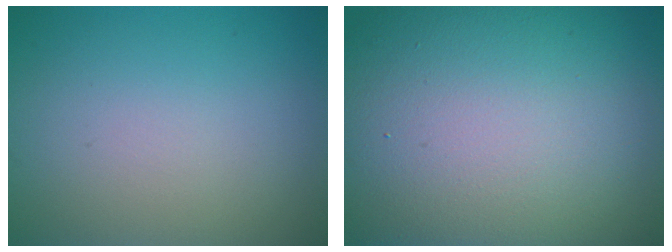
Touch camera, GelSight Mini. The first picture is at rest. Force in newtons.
{"total": 20.3, "press": 20.3, "slide": 1.1}